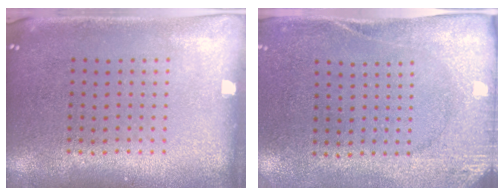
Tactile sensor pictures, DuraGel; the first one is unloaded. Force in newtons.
{"total": 2.7, "press": 2.1, "slide": 1.7}